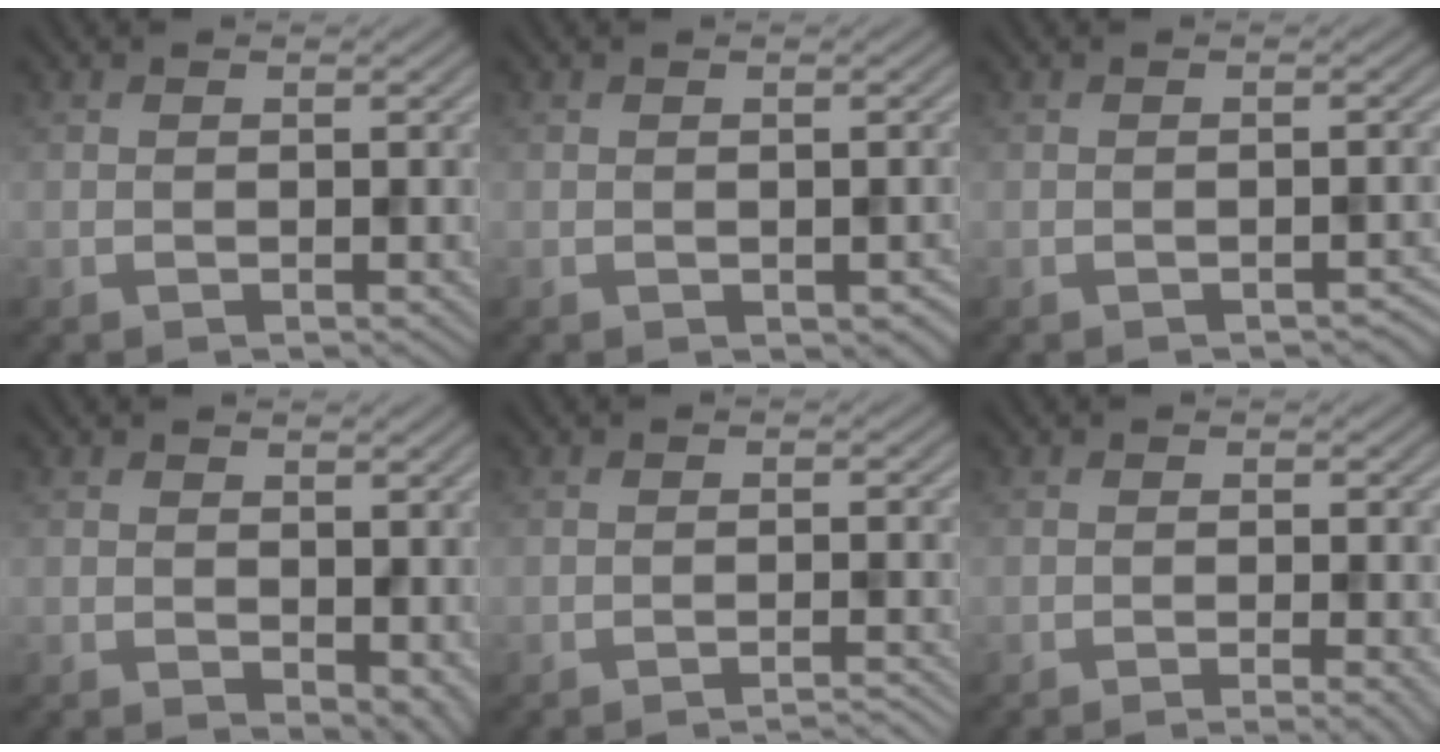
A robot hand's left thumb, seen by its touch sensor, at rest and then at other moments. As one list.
[{"total": 1.1, "force": [-0.3, 0.6, 0.9], "torque": [-0.010, -0.007, 0.000]}, {"total": 1.1, "force": [-0.9, 0.3, 0.6], "torque": [-0.006, -0.001, -0.010]}, {"total": 3.6, "force": [-0.1, 2.3, 2.8], "torque": [-0.040, -0.015, 0.004]}, {"total": 2.2, "force": [-1.8, 0.3, 1.2], "torque": [-0.007, 0.004, -0.036]}, {"total": 2.1, "force": [-0.8, 0.3, 1.9], "torque": [-0.025, -0.002, -0.019]}]